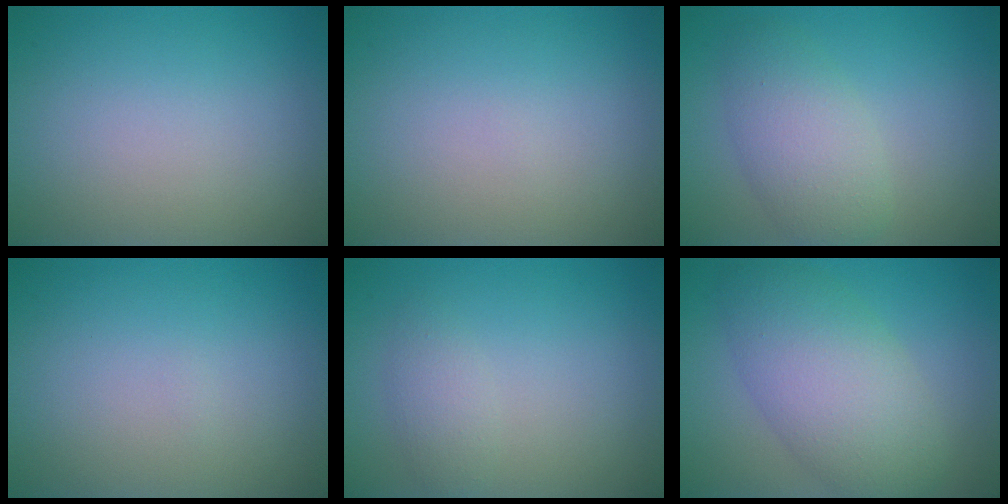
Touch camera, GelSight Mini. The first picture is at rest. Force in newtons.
{"total": 0.0}
{"total": 4.2, "press": 4.2, "slide": 0.1}
{"total": 0.0}
{"total": 1.6, "press": 1.6, "slide": 0.1}
{"total": 7.2, "press": 7.2, "slide": 0.2}